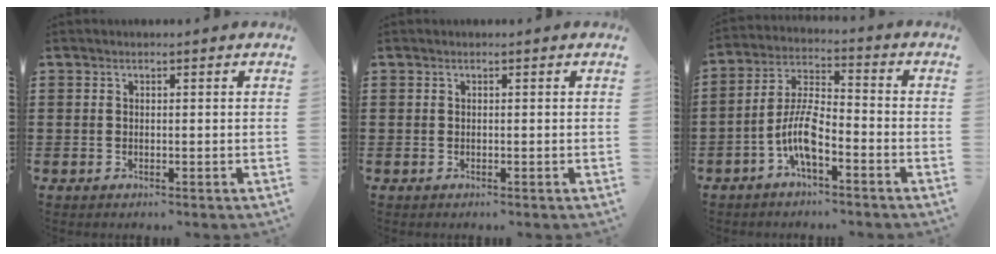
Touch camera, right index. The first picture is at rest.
{"total": 0.0}
{"total": 7.7, "force": [-3.6, 2.6, 6.3], "torque": [-0.147, -0.002, -0.073]}